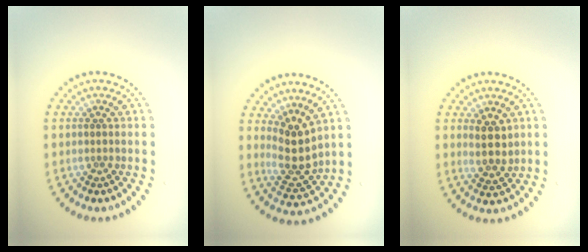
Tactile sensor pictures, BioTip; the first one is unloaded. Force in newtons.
{"total": 3.4, "press": 2.9, "slide": 1.7}
{"total": 2.6, "press": 2.3, "slide": 1.1}